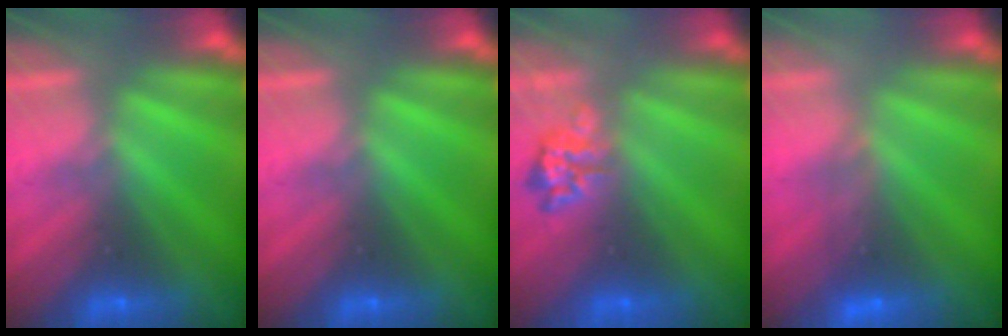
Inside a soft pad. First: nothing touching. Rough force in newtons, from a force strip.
{"total": 0.0}
{"total": 2.4}
{"total": 3.8}